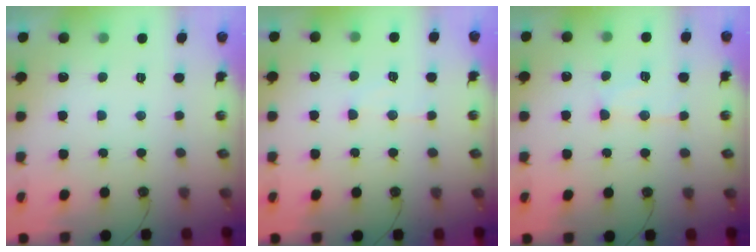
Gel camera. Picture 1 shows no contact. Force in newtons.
{"total": 6.5, "press": 6.4, "slide": 0.6}
{"total": 10.9, "press": 10.8, "slide": 0.9}